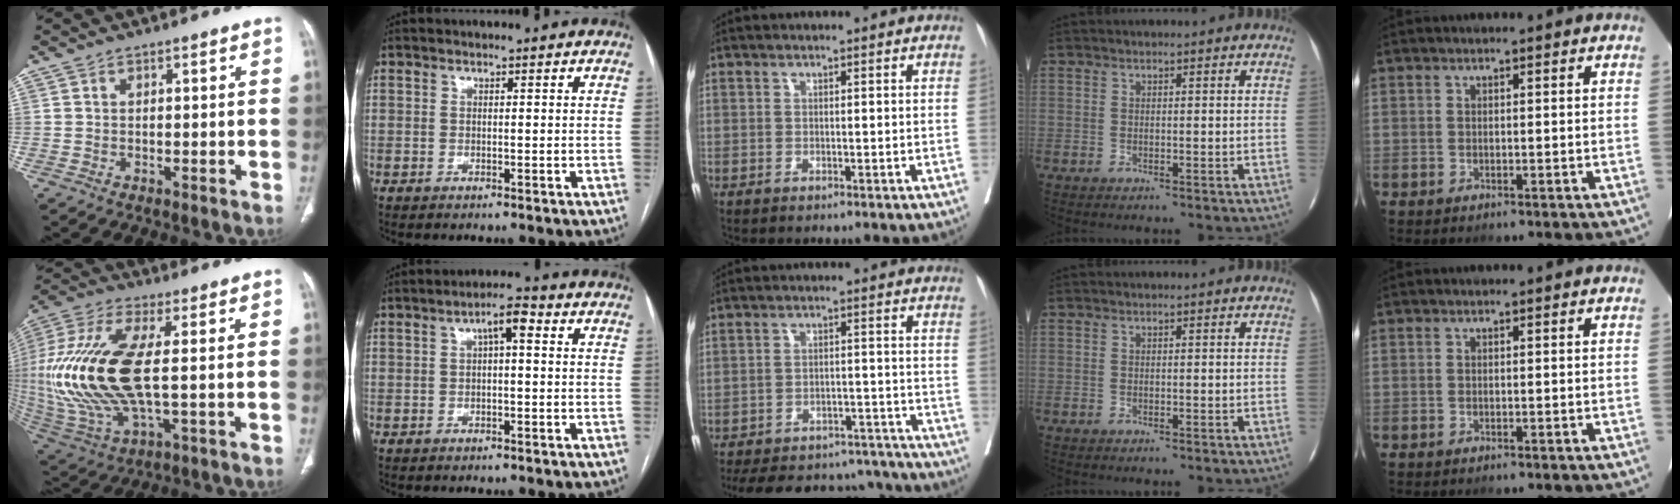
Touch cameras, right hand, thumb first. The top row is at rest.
{"thumb": {"total": 22.6, "force": [0.6, 9.1, 20.7], "torque": [-0.478, -0.003, 0.019]}, "index": {"total": 3.9, "force": [0.9, 1.0, 3.6], "torque": [-0.060, 0.018, 0.012]}, "middle": {"total": 23.1, "force": [-20.8, 7.3, 7.1], "torque": [-0.146, 0.003, -0.269]}}